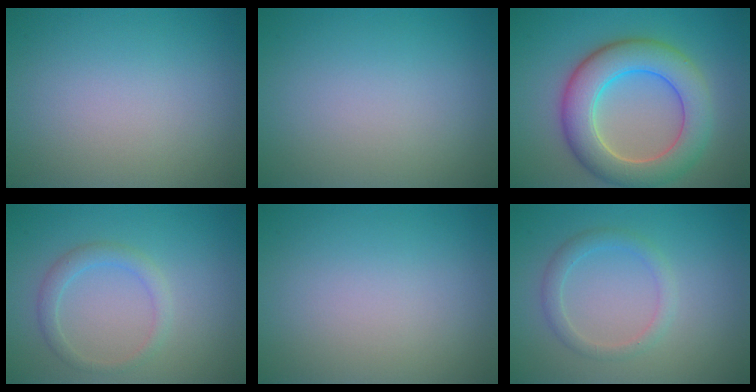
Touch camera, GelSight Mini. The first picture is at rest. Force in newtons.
{"total": 0.0}
{"total": 7.9, "press": 7.9, "slide": 0.3}
{"total": 1.9, "press": 1.9, "slide": 0.1}
{"total": 0.0}
{"total": 1.8, "press": 1.8, "slide": 0.0}